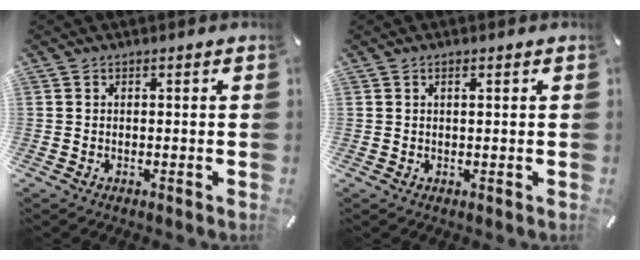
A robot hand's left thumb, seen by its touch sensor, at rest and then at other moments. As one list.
[{"total": 1.0, "force": [0.4, 0.2, 0.9], "torque": [-0.017, 0.002, 0.005]}]